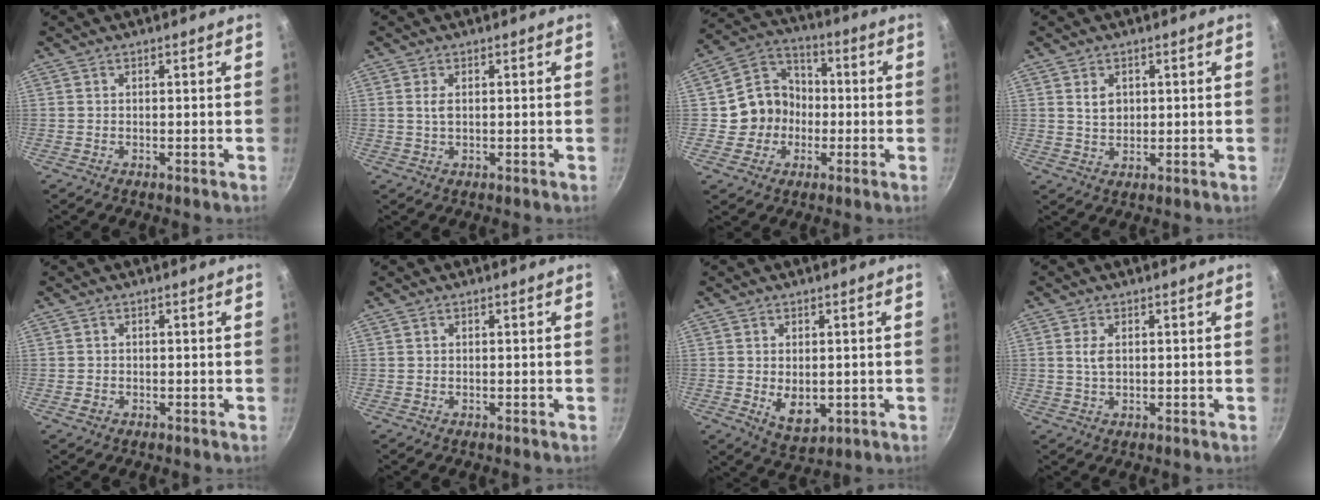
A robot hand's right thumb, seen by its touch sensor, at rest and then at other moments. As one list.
[{"total": 2.0, "force": [0.4, 1.1, 1.7], "torque": [-0.031, 0.000, 0.006]}, {"total": 10.9, "force": [-1.5, 10.0, 4.0], "torque": [-0.029, 0.036, -0.040]}, {"total": 3.7, "force": [1.0, 2.8, 2.2], "torque": [-0.028, -0.005, 0.022]}, {"total": 1.5, "force": [-0.6, 1.2, 0.5], "torque": [-0.007, 0.004, -0.008]}, {"total": 0.0}, {"total": 6.5, "force": [-0.6, 4.2, 5.0], "torque": [-0.071, -0.013, 0.003]}, {"total": 2.8, "force": [0.5, 1.6, 2.2], "torque": [-0.040, -0.001, 0.010]}]